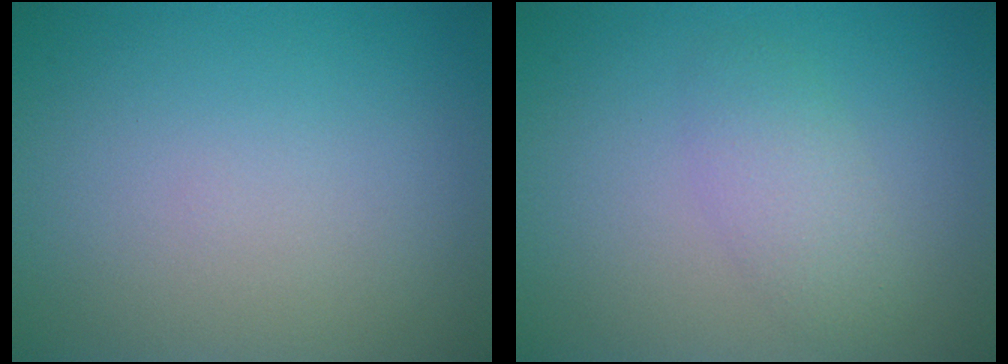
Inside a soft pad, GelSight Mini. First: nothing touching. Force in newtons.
{"total": 2.2, "press": 2.2, "slide": 0.0}